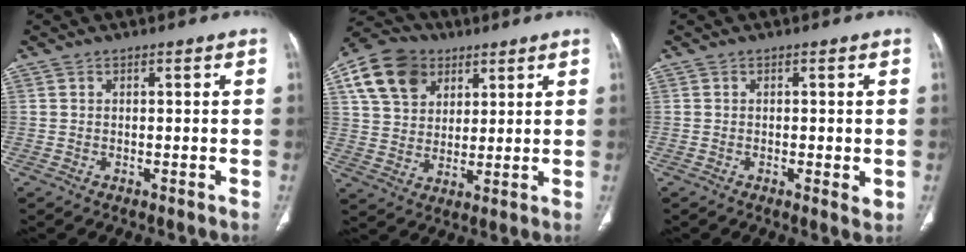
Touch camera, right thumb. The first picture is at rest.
{"total": 14.0, "force": [6.5, 10.3, 6.9], "torque": [-0.114, -0.002, 0.118]}
{"total": 2.2, "force": [-0.4, 0.8, 2.1], "torque": [-0.033, -0.006, -0.006]}